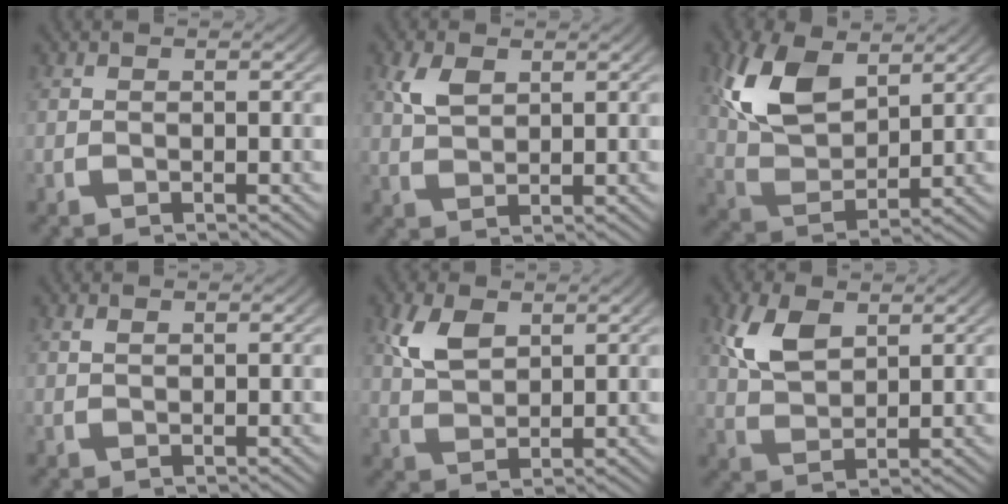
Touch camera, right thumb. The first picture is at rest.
{"total": 2.7, "force": [1.5, 1.4, 1.8], "torque": [-0.034, 0.001, 0.036]}
{"total": 9.2, "force": [2.6, 5.8, 6.7], "torque": [-0.157, -0.021, 0.060]}
{"total": 0.6, "force": [0.5, 0.2, 0.3], "torque": [0.000, 0.002, 0.013]}
{"total": 4.1, "force": [2.0, 2.3, 2.8], "torque": [-0.058, -0.006, 0.048]}
{"total": 5.2, "force": [2.2, 3.1, 3.6], "torque": [-0.080, -0.013, 0.054]}